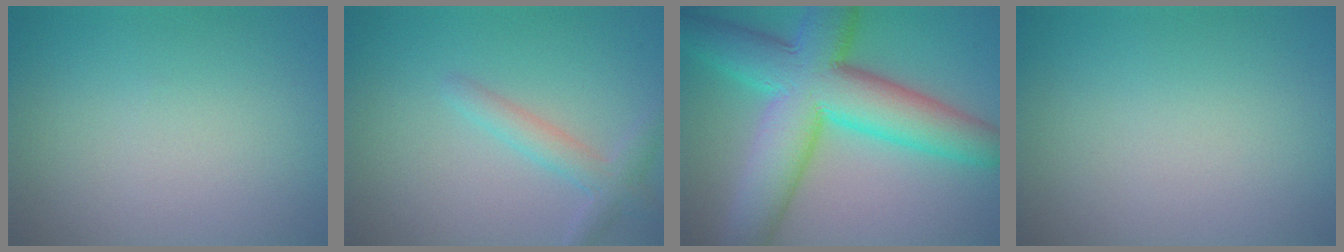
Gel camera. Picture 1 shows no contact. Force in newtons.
{"total": 2.5, "press": 2.5, "slide": 0.1}
{"total": 12.6, "press": 12.6, "slide": 0.2}
{"total": 0.0}